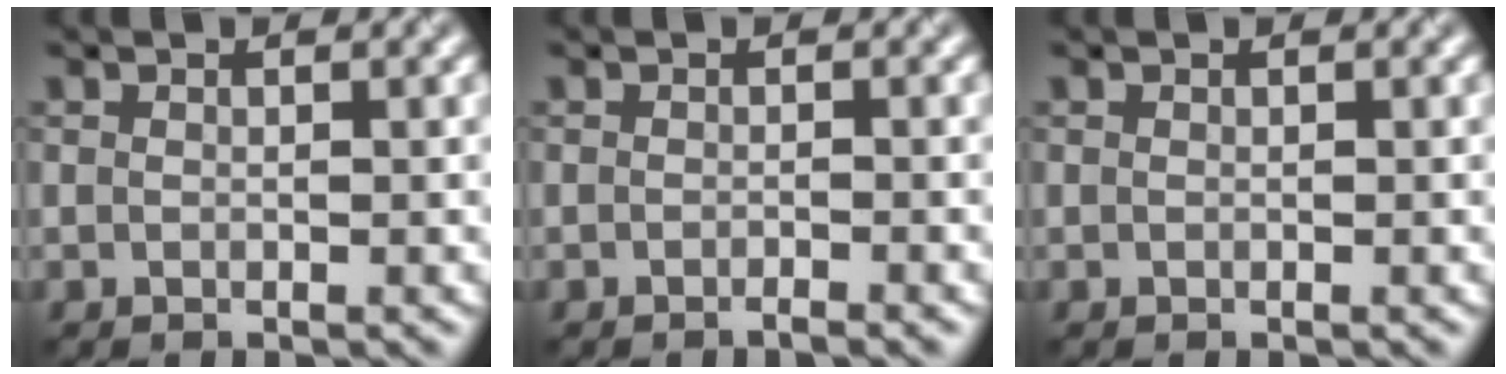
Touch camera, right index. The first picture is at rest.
{"total": 1.0, "force": [-0.7, 0.3, 0.7], "torque": [-0.005, -0.002, -0.011]}
{"total": 0.0}